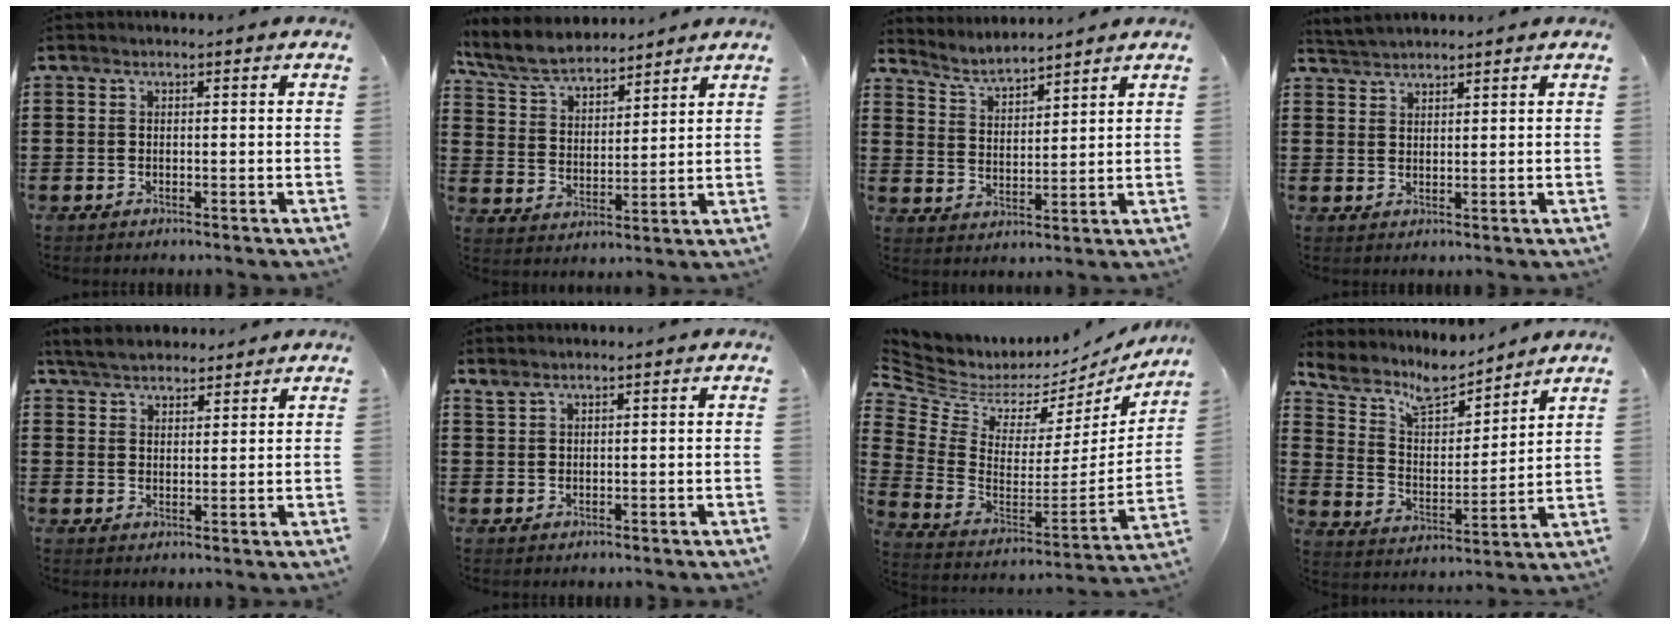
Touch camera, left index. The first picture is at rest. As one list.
[{"total": 7.2, "force": [6.6, 1.7, 2.4], "torque": [-0.072, -0.023, 0.119]}, {"total": 4.0, "force": [3.9, 0.4, 0.7], "torque": [-0.031, -0.019, 0.066]}, {"total": 2.4, "force": [2.4, 0.0, 0.0], "torque": [-0.006, -0.001, 0.048]}, {"total": 4.4, "force": [4.2, 1.2, 1.0], "torque": [-0.033, -0.005, 0.078]}, {"total": 1.3, "force": [1.2, 0.2, 0.5], "torque": [-0.012, -0.001, 0.024]}, {"total": 4.3, "force": [3.1, 2.7, 1.1], "torque": [-0.051, -0.039, 0.052]}, {"total": 7.9, "force": [6.6, 3.0, 3.2], "torque": [-0.086, -0.043, 0.113]}]